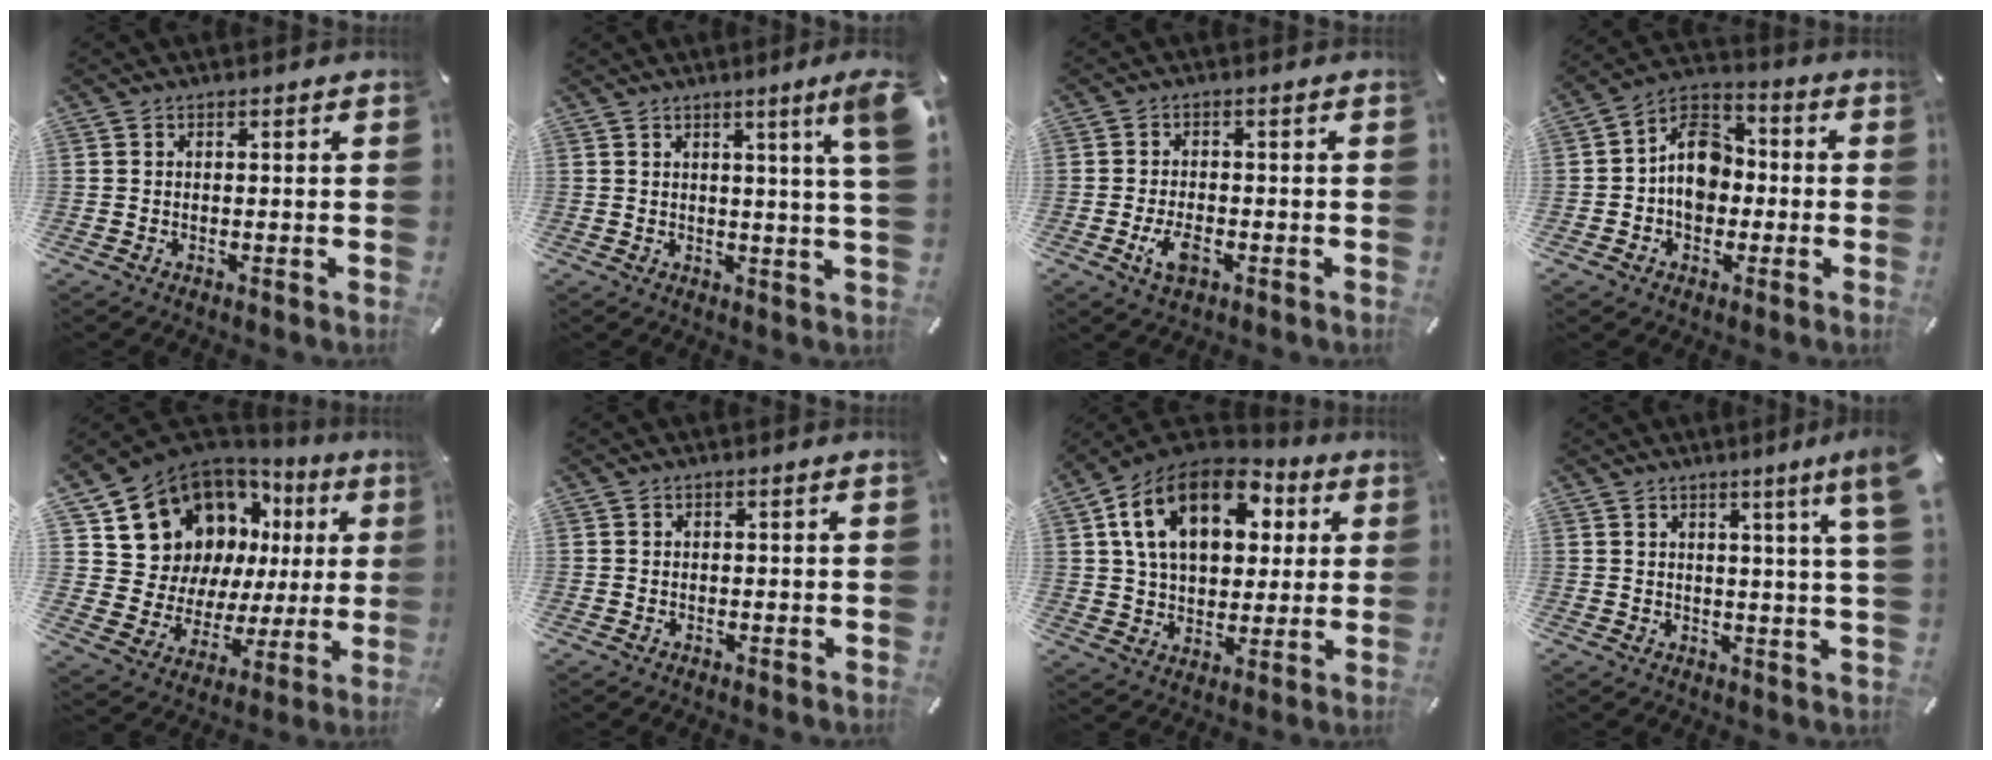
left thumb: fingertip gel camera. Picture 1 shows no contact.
{"total": 7.7, "force": [3.9, -0.8, 6.6], "torque": [-0.100, -0.023, 0.057]}
{"total": 4.7, "force": [-1.8, 2.4, 3.6], "torque": [-0.084, 0.002, -0.035]}
{"total": 11.1, "force": [-1.1, 8.9, 6.7], "torque": [-0.128, 0.023, -0.021]}
{"total": 14.8, "force": [9.2, 10.7, 4.6], "torque": [-0.097, -0.081, 0.182]}
{"total": 0.0}
{"total": 18.8, "force": [7.5, 12.1, 12.4], "torque": [-0.228, -0.008, 0.129]}
{"total": 7.2, "force": [3.9, -0.6, 6.0], "torque": [-0.096, -0.020, 0.060]}